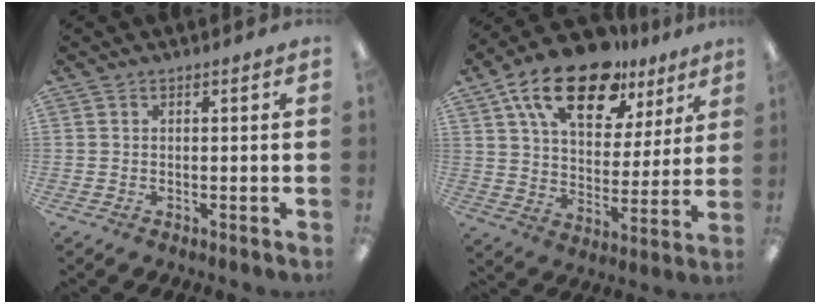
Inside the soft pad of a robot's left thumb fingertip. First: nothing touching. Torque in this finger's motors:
{"motor_torque": [0.39, 0.52, 1.63, -1.14, 0.35]}